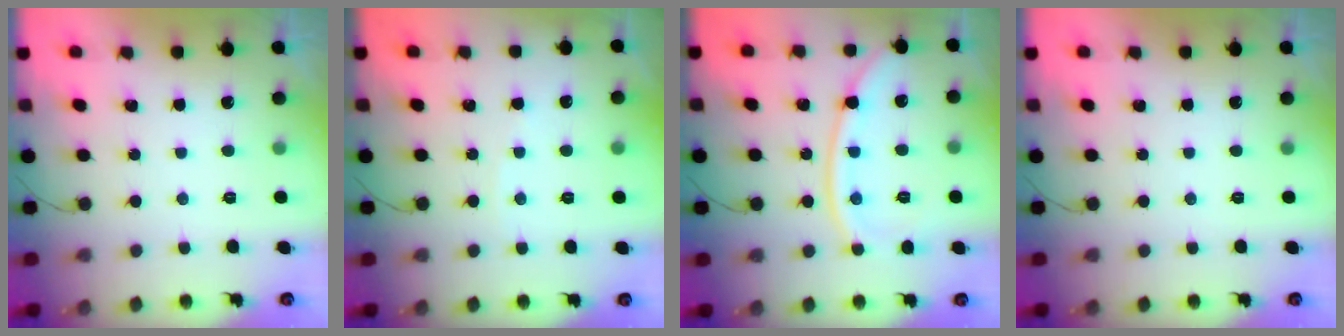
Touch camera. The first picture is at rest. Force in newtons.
{"total": 1.4, "press": 1.4, "slide": 0.3}
{"total": 12.3, "press": 12.1, "slide": 1.6}
{"total": 0.0}